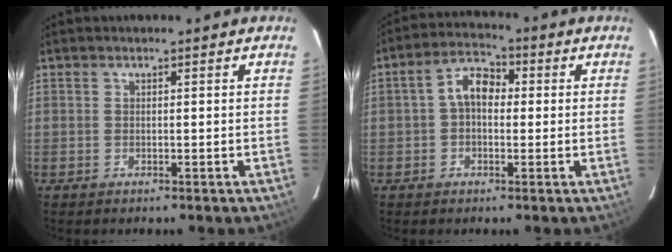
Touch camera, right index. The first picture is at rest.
{"total": 5.9, "force": [0.2, 3.9, 4.4], "torque": [-0.081, 0.024, -0.001]}